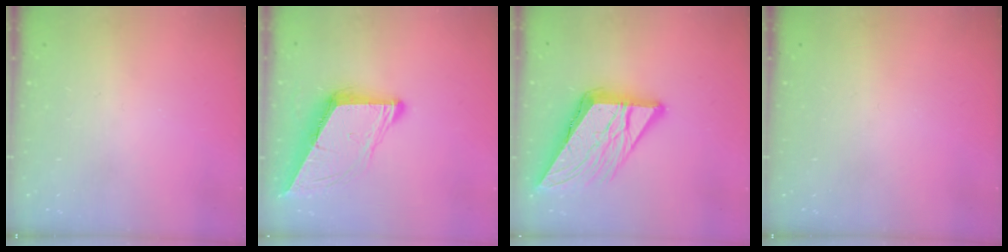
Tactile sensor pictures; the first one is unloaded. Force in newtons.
{"total": 9.1, "press": 9.1, "slide": 0.4}
{"total": 16.6, "press": 16.5, "slide": 1.7}
{"total": 0.0}